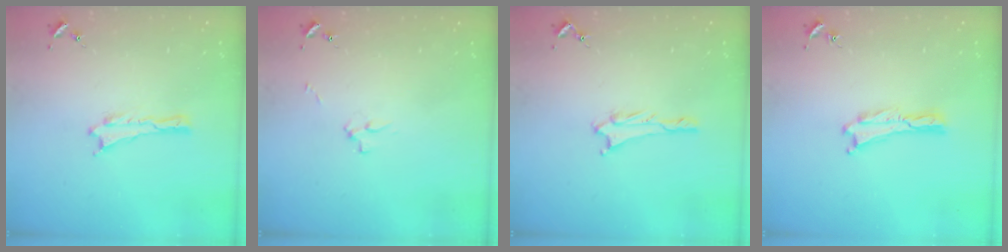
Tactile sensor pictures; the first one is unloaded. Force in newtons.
{"total": 2.5, "press": 2.5, "slide": 0.3}
{"total": 0.8, "press": 0.8, "slide": 0.1}
{"total": 0.0}